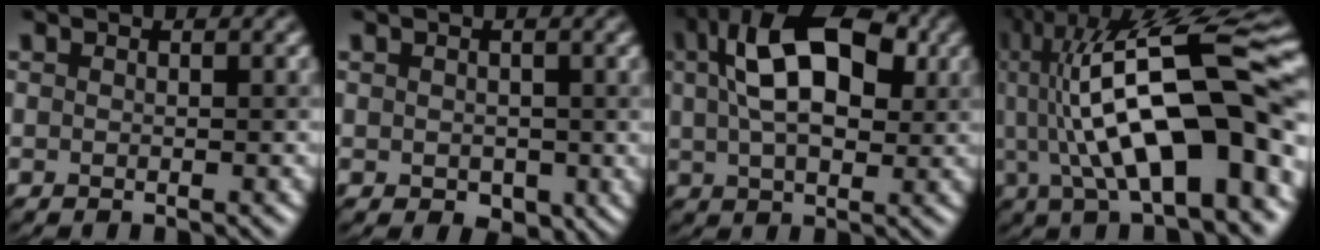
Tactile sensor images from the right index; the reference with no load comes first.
{"total": 1.5, "force": [0.0, 1.3, 0.8], "torque": [-0.015, -0.006, 0.002]}
{"total": 10.7, "force": [3.2, 5.8, 8.4], "torque": [-0.138, 0.029, 0.039]}
{"total": 14.7, "force": [0.4, 4.4, 14.0], "torque": [-0.209, 0.027, -0.002]}